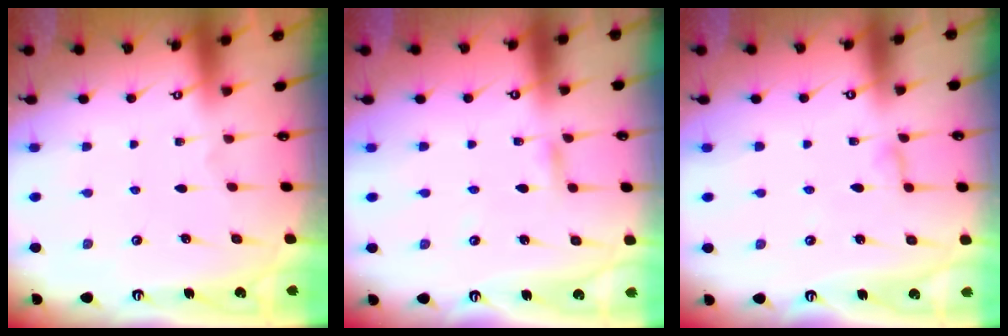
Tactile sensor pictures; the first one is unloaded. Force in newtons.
{"total": 3.3, "press": 3.3, "slide": 0.2}
{"total": 3.6, "press": 3.6, "slide": 0.4}